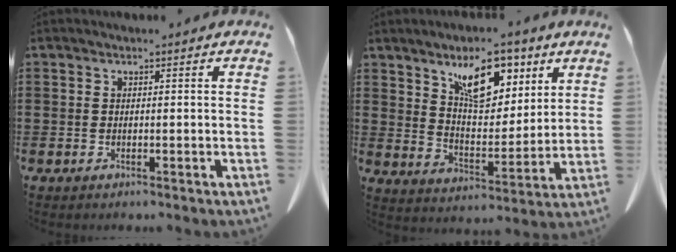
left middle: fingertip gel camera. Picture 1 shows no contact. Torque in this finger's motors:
{"motor_torque": [0.44, -0.14, 0.62, 0.12]}